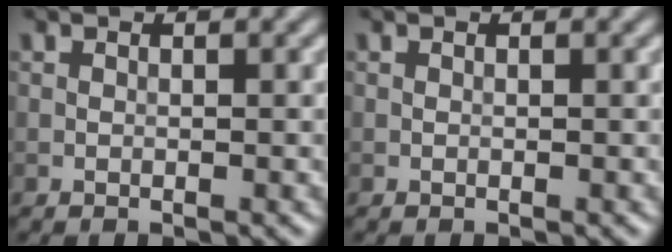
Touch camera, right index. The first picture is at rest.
{"total": 0.0}